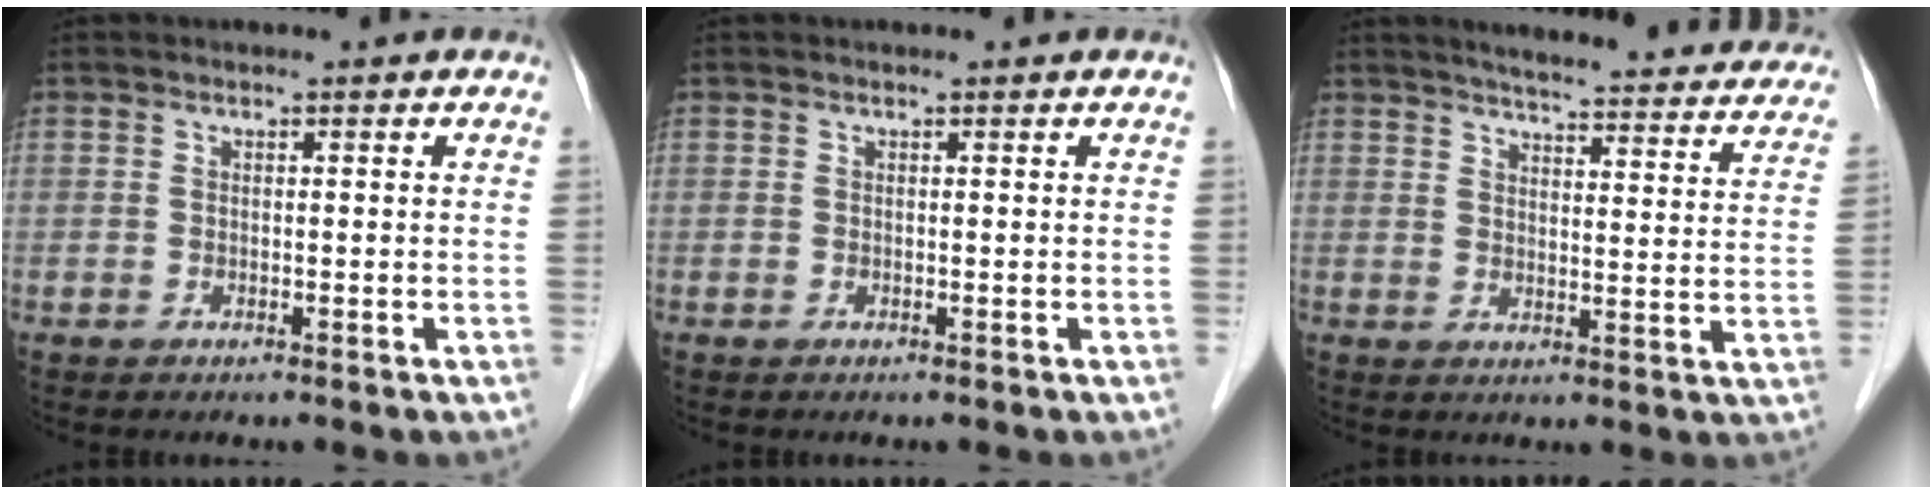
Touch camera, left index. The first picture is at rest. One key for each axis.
{"total": 0.0}
{"total": 24.2, "fx": 22.1, "fy": 3.7, "fz": 9.2, "tx": -0.114, "ty": -0.045, "tz": 0.251}